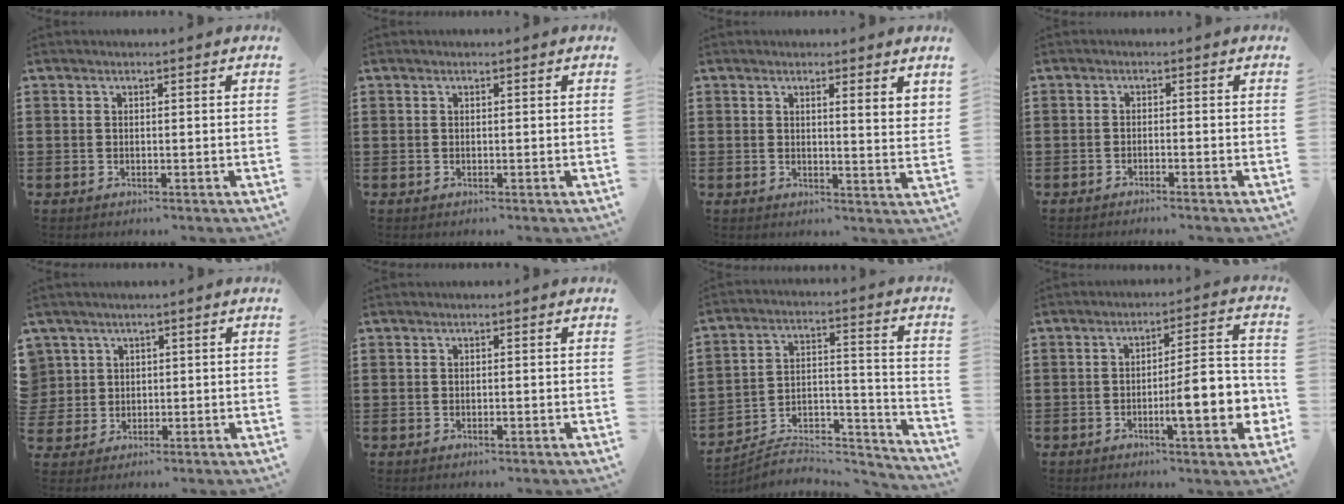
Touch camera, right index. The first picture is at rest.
{"total": 0.0}
{"total": 1.8, "force": [1.5, -0.3, 0.9], "torque": [-0.015, -0.003, 0.025]}
{"total": 1.1, "force": [-1.0, -0.2, 0.3], "torque": [-0.005, 0.000, -0.020]}
{"total": 3.3, "force": [0.8, 3.2, -0.2], "torque": [-0.014, 0.013, 0.014]}
{"total": 0.6, "force": [-0.3, 0.2, 0.5], "torque": [-0.011, -0.004, -0.004]}
{"total": 6.4, "force": [-6.0, 1.8, 1.3], "torque": [-0.013, 0.009, -0.117]}
{"total": 10.1, "force": [-2.8, 2.2, 9.4], "torque": [-0.128, -0.011, -0.049]}